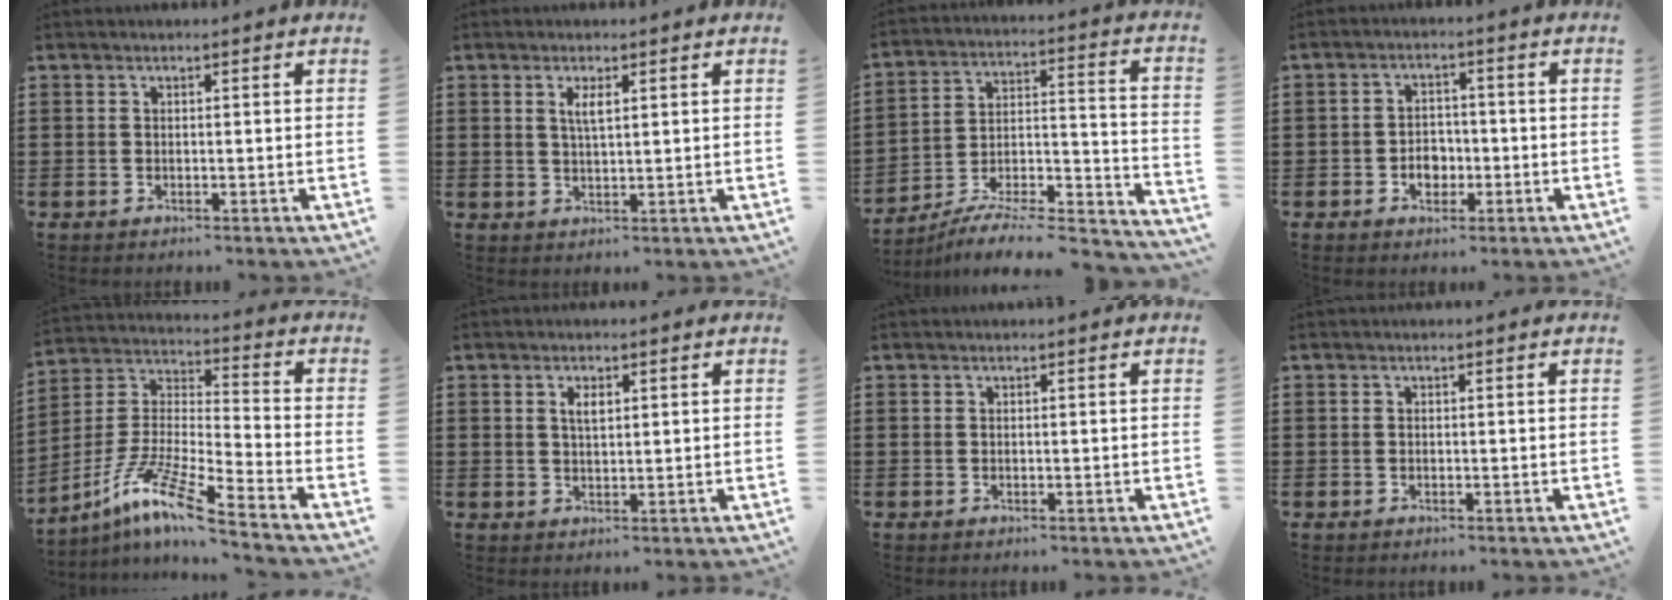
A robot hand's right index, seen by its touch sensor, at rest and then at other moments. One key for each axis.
{"total": 2.4, "fx": 0.8, "fy": 0.5, "fz": 2.2, "tx": -0.045, "ty": 0.001, "tz": 0.012}
{"total": 7.2, "fx": -6.4, "fy": 1.1, "fz": 3.0, "tx": -0.037, "ty": 0.000, "tz": -0.125}
{"total": 3.4, "fx": -1.1, "fy": 2.6, "fz": 1.9, "tx": -0.034, "ty": -0.002, "tz": -0.023}
{"total": 11.1, "fx": -8.6, "fy": 0.0, "fz": 7.0, "tx": -0.162, "ty": -0.014, "tz": -0.179}
{"total": 2.0, "fx": 0.7, "fy": 0.7, "fz": 1.7, "tx": -0.037, "ty": 0.002, "tz": 0.011}
{"total": 0.0}
{"total": 0.0}